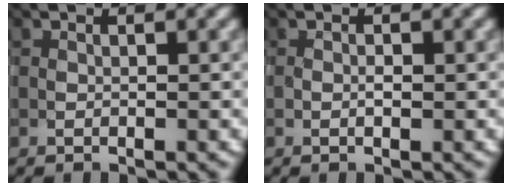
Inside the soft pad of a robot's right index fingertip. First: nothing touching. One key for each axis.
{"total": 0.7, "fx": 0.0, "fy": 0.2, "fz": 0.6, "tx": -0.015, "ty": 0.000, "tz": 0.001}